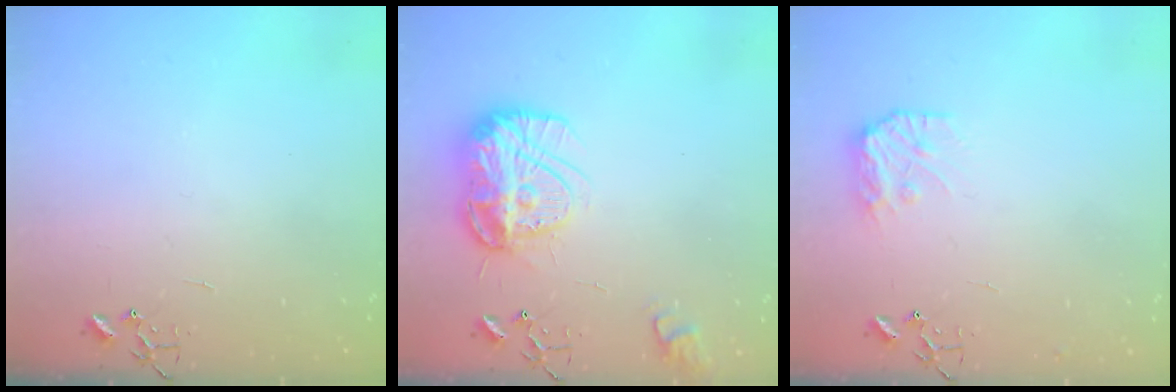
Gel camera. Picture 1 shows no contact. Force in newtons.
{"total": 15.7, "press": 15.7, "slide": 1.3}
{"total": 9.2, "press": 9.2, "slide": 0.3}